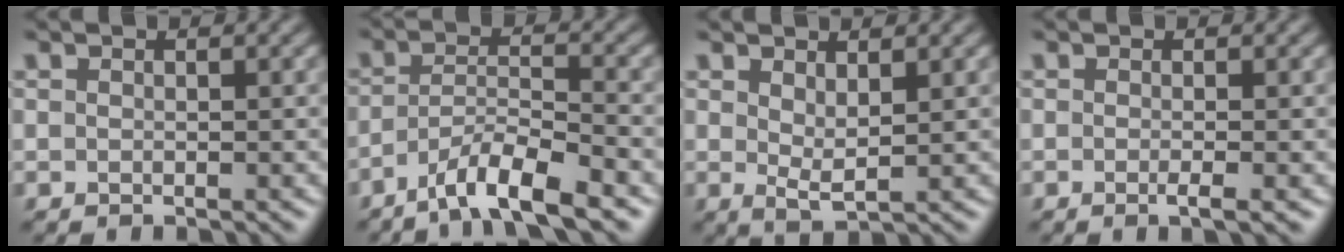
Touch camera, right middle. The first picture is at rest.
{"total": 6.4, "force": [-4.7, 1.1, 4.2], "torque": [-0.067, 0.002, -0.085]}
{"total": 1.9, "force": [1.0, 0.5, 1.6], "torque": [-0.032, -0.008, 0.022]}
{"total": 1.6, "force": [-0.4, 0.4, 1.5], "torque": [-0.020, -0.007, -0.010]}